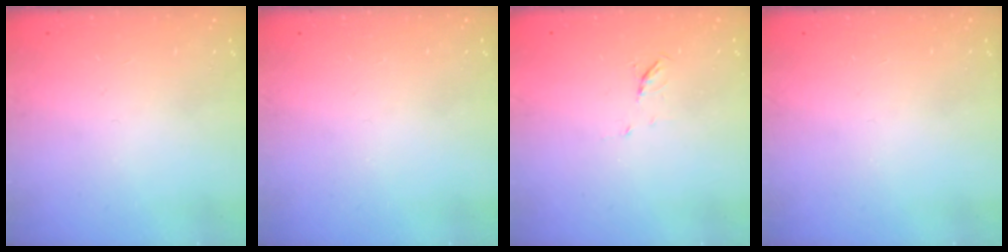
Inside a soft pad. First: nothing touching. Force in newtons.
{"total": 0.0}
{"total": 4.0, "press": 4.0, "slide": 0.6}
{"total": 0.0}